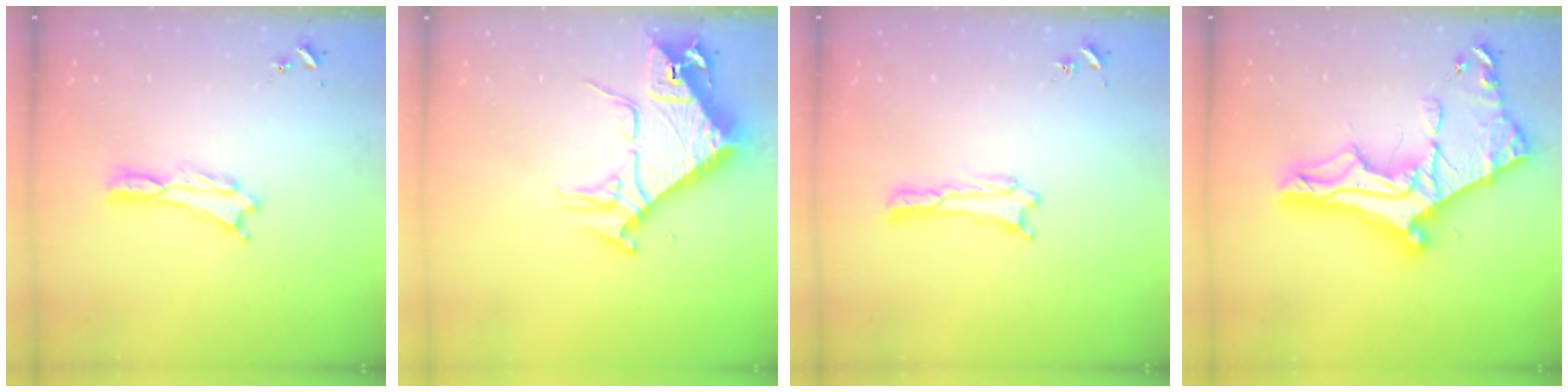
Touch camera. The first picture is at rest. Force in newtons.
{"total": 7.9, "press": 7.8, "slide": 1.0}
{"total": 0.0}
{"total": 12.4, "press": 12.3, "slide": 1.4}